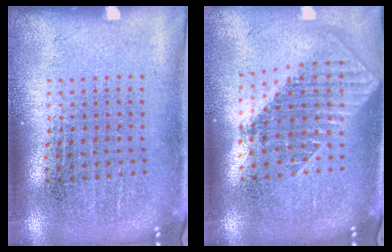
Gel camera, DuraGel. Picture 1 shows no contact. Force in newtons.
{"total": 1.8, "press": 1.5, "slide": 1.0}